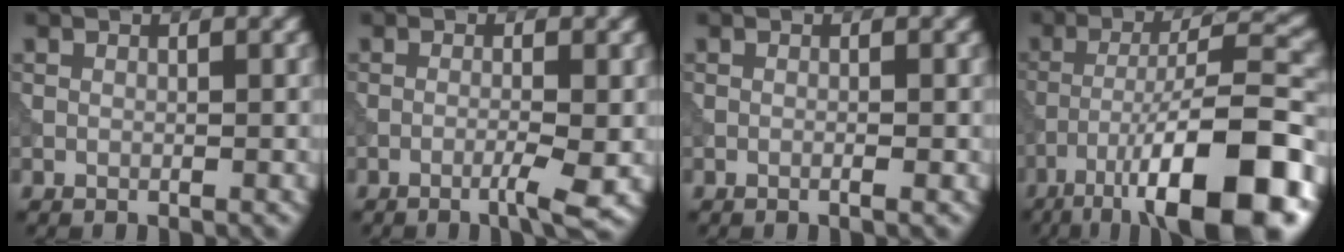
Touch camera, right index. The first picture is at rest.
{"total": 2.8, "force": [-1.1, 0.2, 2.5], "torque": [-0.040, 0.003, -0.026]}
{"total": 0.8, "force": [-0.2, 0.1, 0.8], "torque": [-0.011, -0.002, -0.009]}
{"total": 14.3, "force": [-7.9, 3.6, 11.4], "torque": [-0.182, 0.007, -0.127]}